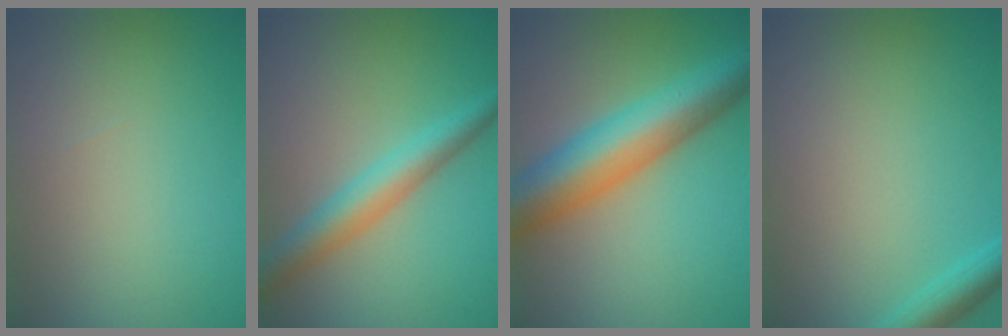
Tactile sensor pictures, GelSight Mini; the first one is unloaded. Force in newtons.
{"total": 4.5, "press": 4.5, "slide": 0.1}
{"total": 10.0, "press": 10.0, "slide": 0.3}
{"total": 2.6, "press": 2.6, "slide": 0.2}